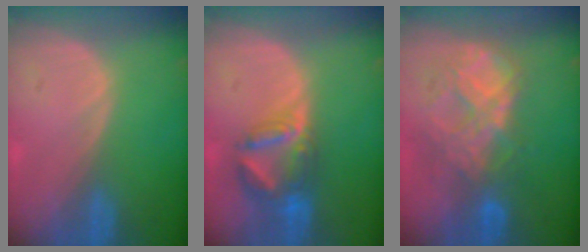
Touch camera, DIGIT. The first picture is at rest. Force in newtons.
{"total": 7.1, "press": 6.4, "slide": 3.2}
{"total": 9.0, "press": 7.7, "slide": 4.6}